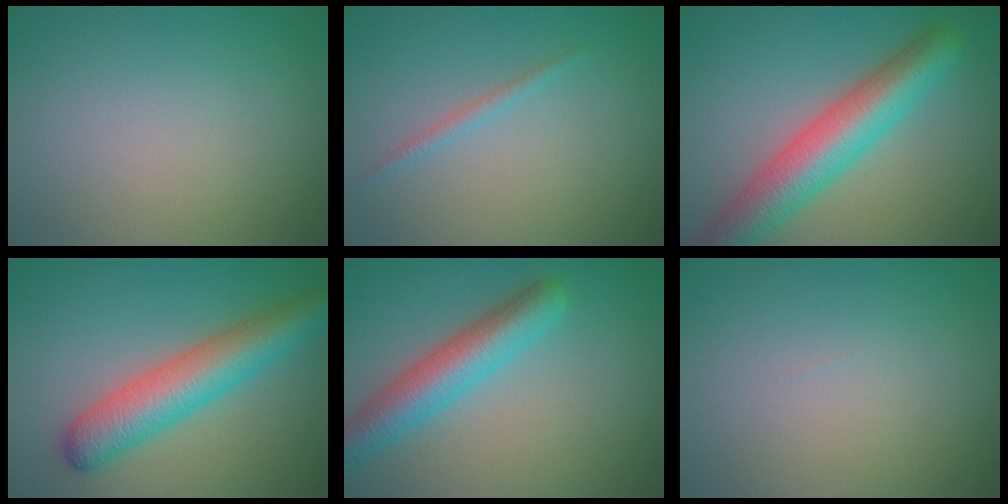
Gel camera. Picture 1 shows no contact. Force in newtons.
{"total": 1.0, "press": 1.0, "slide": 0.0}
{"total": 7.4, "press": 7.4, "slide": 0.2}
{"total": 6.4, "press": 6.4, "slide": 0.2}
{"total": 5.1, "press": 5.1, "slide": 0.2}
{"total": 0.0}